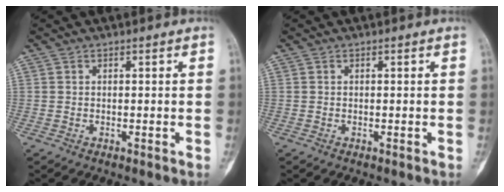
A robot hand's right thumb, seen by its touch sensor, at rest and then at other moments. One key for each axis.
{"total": 0.0}